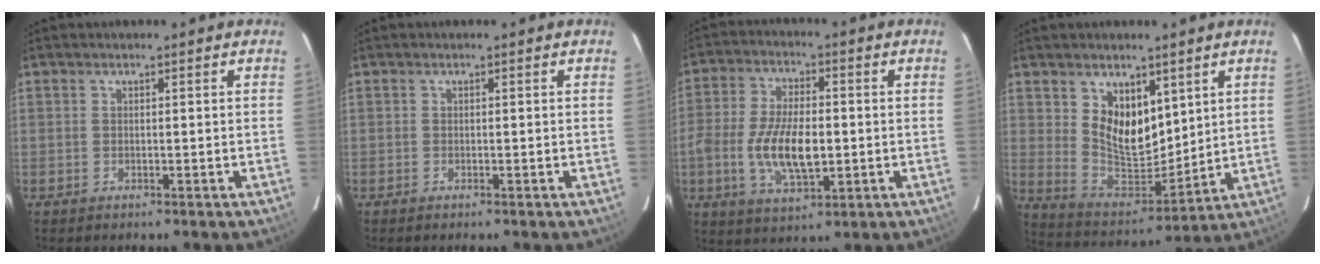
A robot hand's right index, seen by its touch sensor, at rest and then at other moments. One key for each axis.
{"total": 0.0}
{"total": 12.2, "fx": -2.1, "fy": 5.5, "fz": 10.7, "tx": -0.216, "ty": -0.003, "tz": -0.037}
{"total": 11.9, "fx": 5.3, "fy": 7.3, "fz": 7.8, "tx": -0.135, "ty": -0.006, "tz": 0.117}